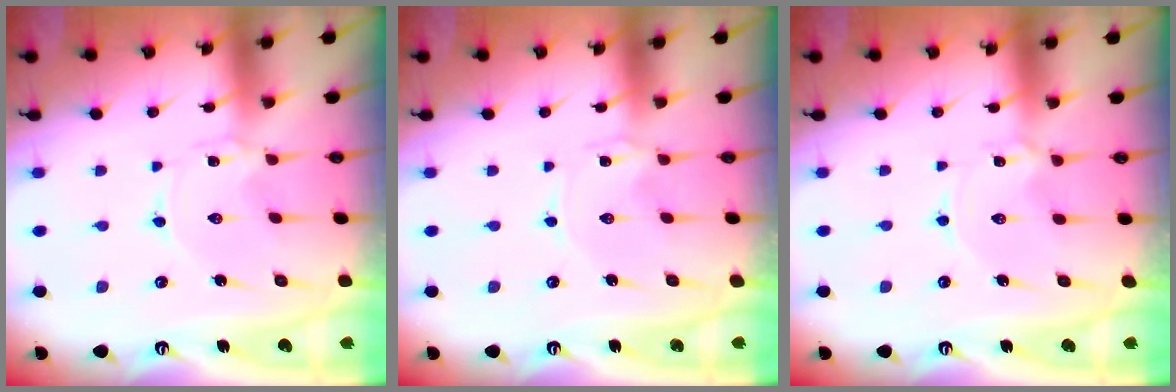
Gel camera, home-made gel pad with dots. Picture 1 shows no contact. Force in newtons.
{"total": 0.0}
{"total": 1.2, "press": 1.2, "slide": 0.2}